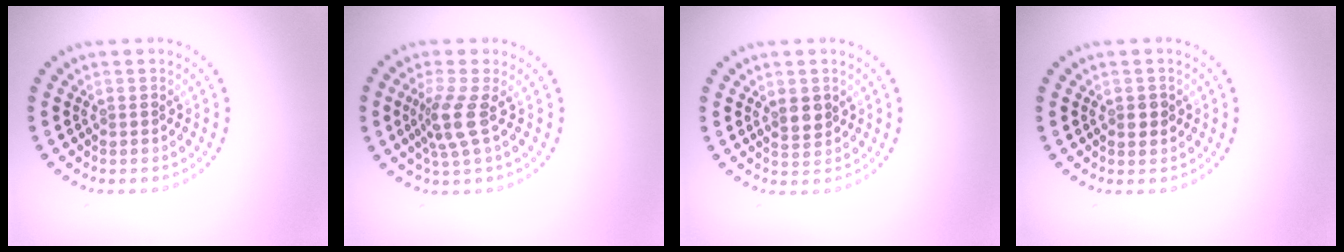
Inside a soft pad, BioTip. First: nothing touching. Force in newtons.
{"total": 2.7, "press": 2.2, "slide": 1.7}
{"total": 1.8, "press": 1.6, "slide": 0.6}
{"total": 1.4, "press": 1.4, "slide": 0.1}